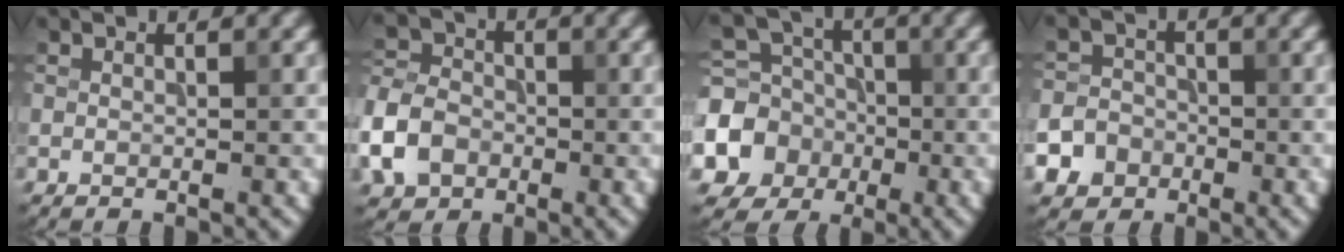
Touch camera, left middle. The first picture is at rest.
{"total": 5.7, "force": [-2.3, 4.4, 2.9], "torque": [-0.067, 0.001, -0.059]}
{"total": 6.5, "force": [-1.7, 5.9, 2.1], "torque": [-0.043, -0.007, -0.054]}
{"total": 4.9, "force": [-2.8, 3.9, 1.1], "torque": [-0.004, -0.010, -0.057]}